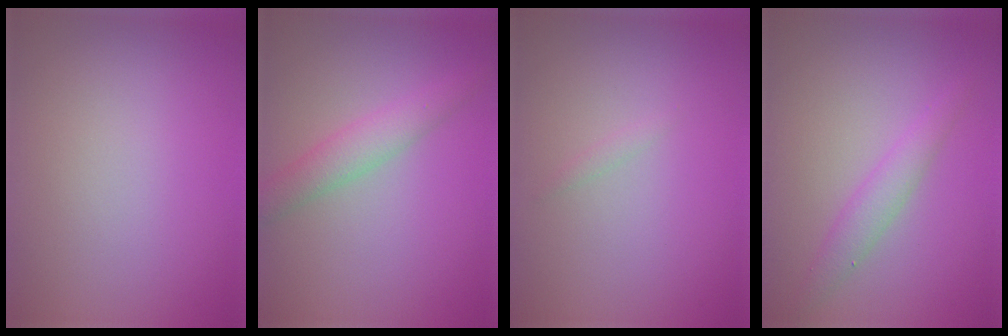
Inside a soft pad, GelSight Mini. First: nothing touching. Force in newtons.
{"total": 2.9, "press": 2.9, "slide": 0.1}
{"total": 0.5, "press": 0.5, "slide": 0.0}
{"total": 2.2, "press": 2.2, "slide": 0.0}